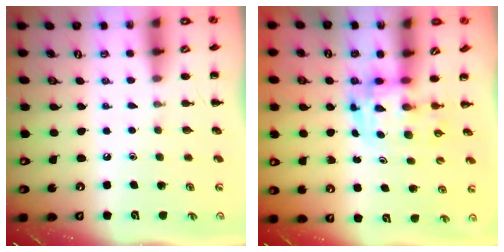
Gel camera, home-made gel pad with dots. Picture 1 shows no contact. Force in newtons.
{"total": 3.4, "press": 3.4, "slide": 0.6}